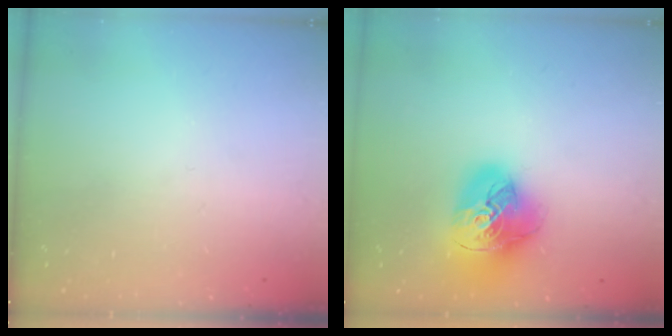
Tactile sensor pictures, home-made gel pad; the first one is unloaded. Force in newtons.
{"total": 17.3, "press": 17.2, "slide": 2.0}